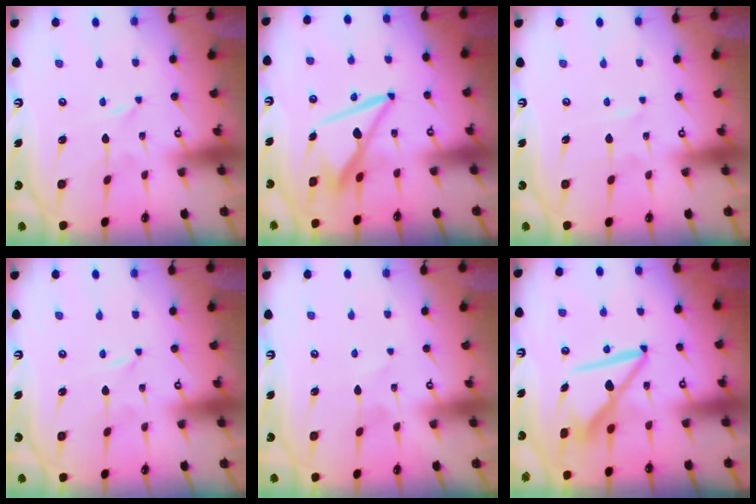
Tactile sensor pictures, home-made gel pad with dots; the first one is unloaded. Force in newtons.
{"total": 9.4, "press": 9.3, "slide": 1.5}
{"total": 0.8, "press": 0.8, "slide": 0.1}
{"total": 0.0}
{"total": 1.6, "press": 1.6, "slide": 0.1}
{"total": 9.2, "press": 9.2, "slide": 0.8}